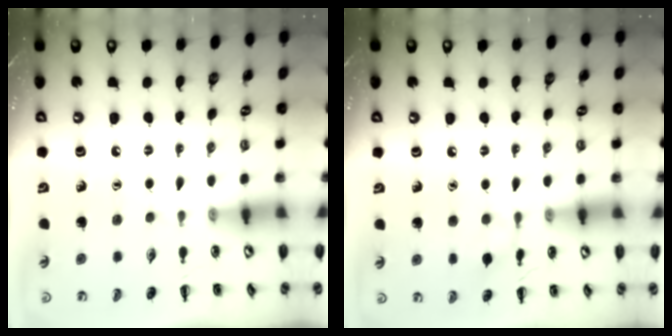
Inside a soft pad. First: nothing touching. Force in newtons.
{"total": 6.6, "press": 6.4, "slide": 1.7}